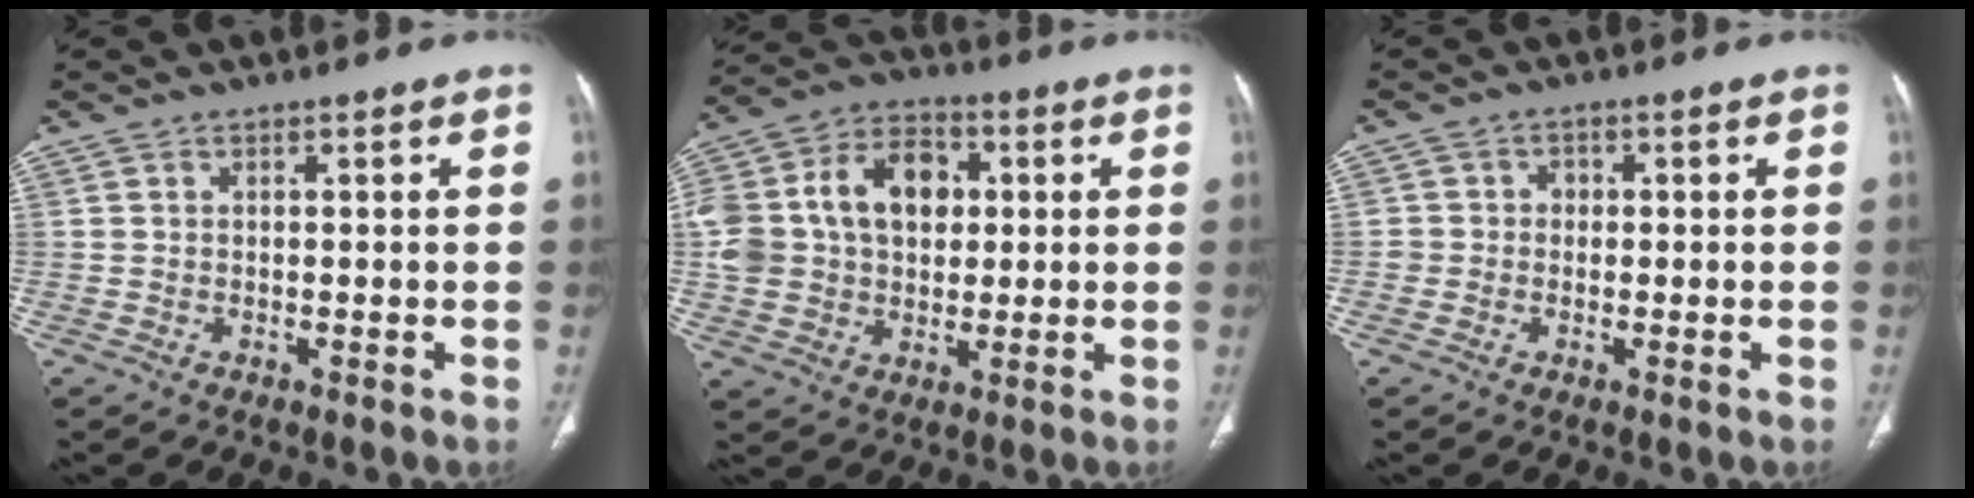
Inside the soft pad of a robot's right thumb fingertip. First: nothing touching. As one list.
[{"total": 20.5, "force": [3.1, 15.3, 13.3], "torque": [-0.257, 0.031, 0.060]}, {"total": 2.4, "force": [-0.1, 2.4, 0.5], "torque": [0.013, 0.010, -0.006]}]